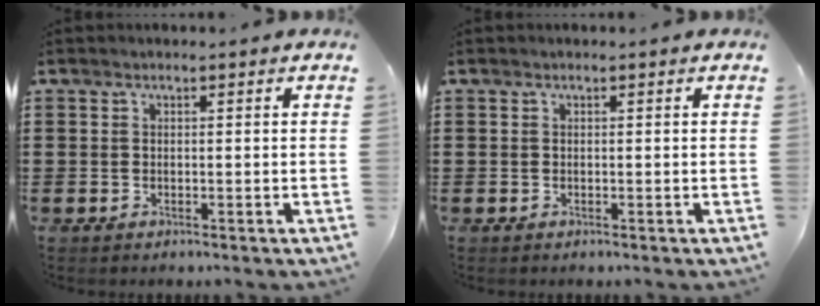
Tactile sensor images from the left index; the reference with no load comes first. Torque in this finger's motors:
{"motor_torque": [0.00, 0.00, 0.00, -0.01]}